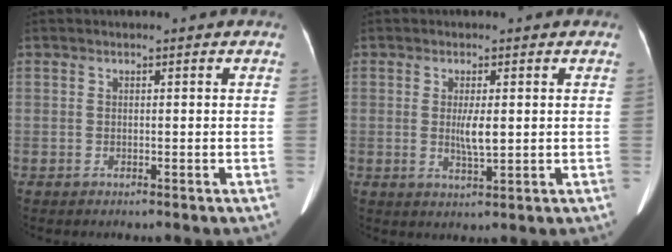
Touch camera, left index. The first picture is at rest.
{"total": 3.0, "force": [-0.2, 0.6, 3.0], "torque": [-0.055, -0.022, -0.004]}